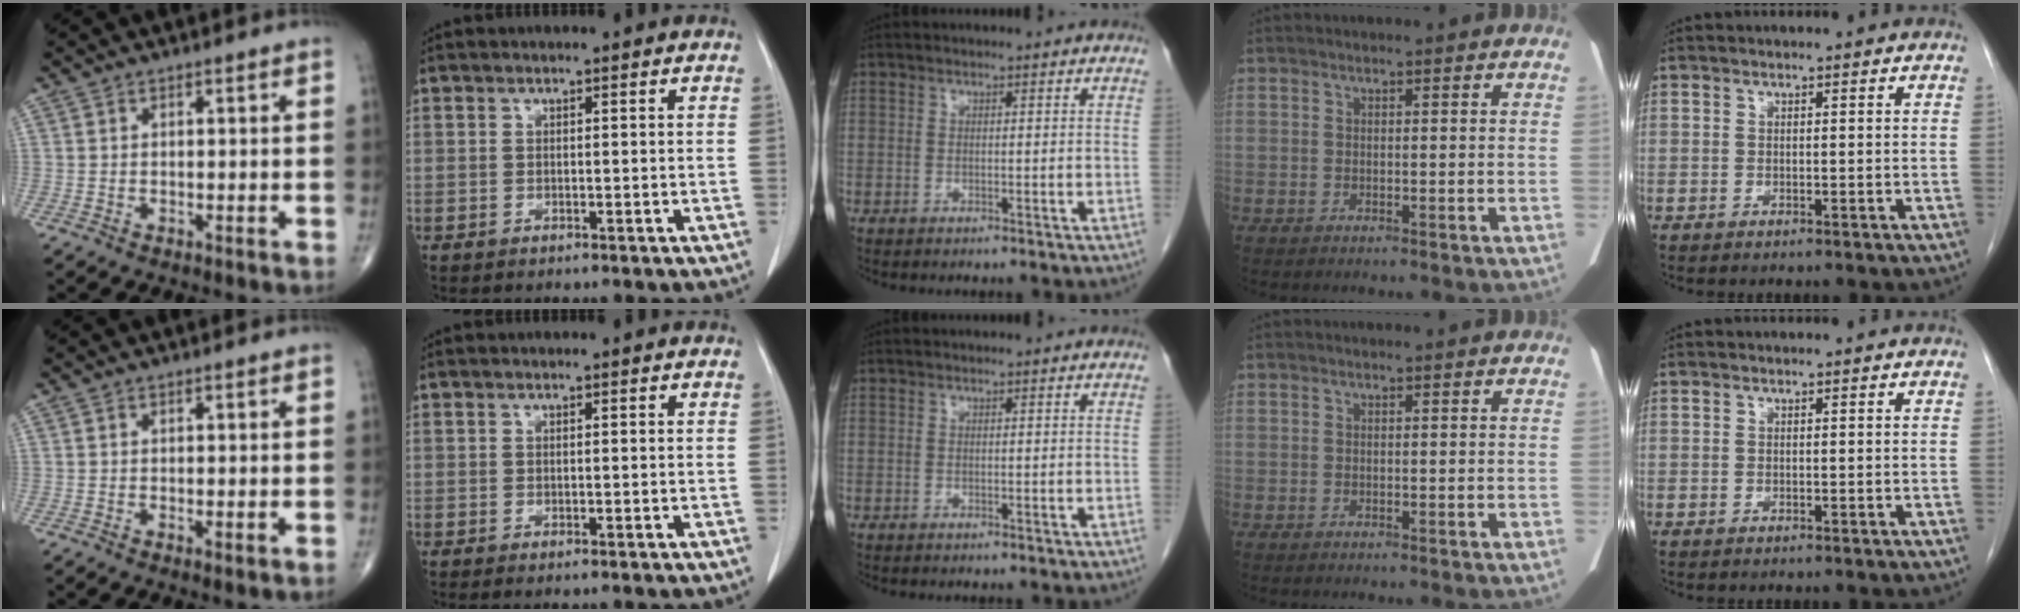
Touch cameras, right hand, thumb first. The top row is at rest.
{"thumb": {"total": 0.9, "force": [0.1, 0.2, 0.8], "torque": [-0.018, -0.006, 0.000]}, "index": {"total": 0.5, "force": [-0.3, 0.0, 0.5], "torque": [-0.012, 0.000, -0.005]}}